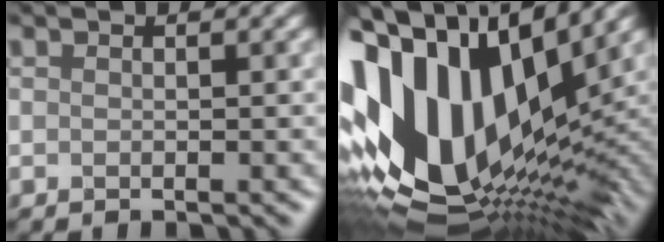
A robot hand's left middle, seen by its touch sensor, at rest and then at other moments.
{"total": 16.7, "force": [2.9, 10.4, 12.8], "torque": [-0.285, 0.016, 0.051]}